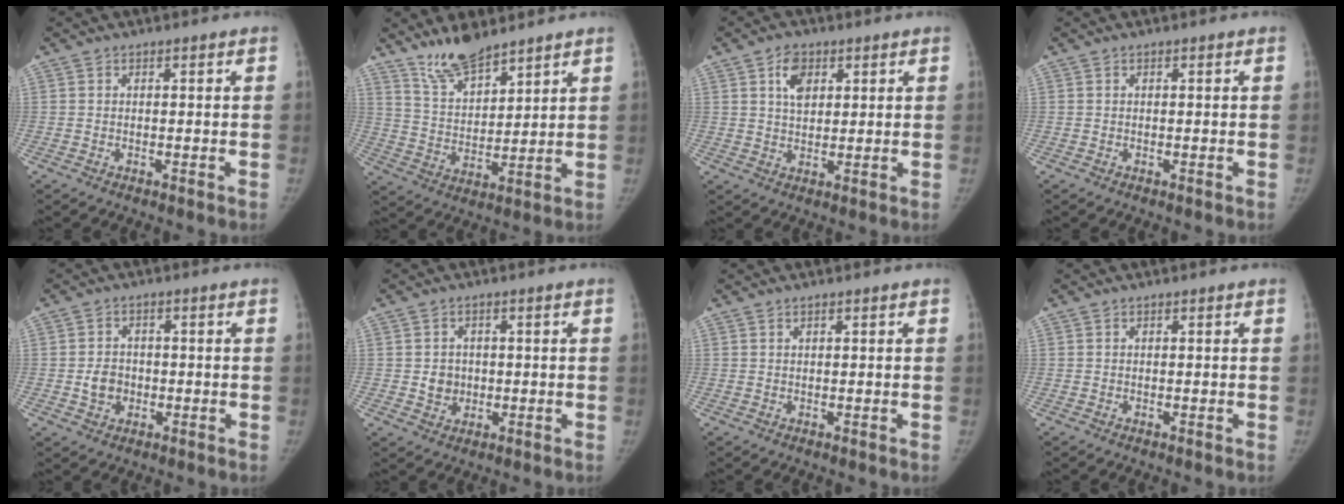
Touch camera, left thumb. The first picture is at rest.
{"total": 9.5, "force": [7.9, 3.0, 4.2], "torque": [-0.059, -0.053, 0.159]}
{"total": 5.4, "force": [2.3, 3.5, 3.3], "torque": [-0.040, -0.008, 0.039]}
{"total": 0.0}
{"total": 4.6, "force": [-0.8, 3.8, 2.3], "torque": [-0.025, 0.009, -0.014]}
{"total": 4.0, "force": [-0.1, 3.6, 1.7], "torque": [-0.010, 0.003, 0.003]}
{"total": 0.6, "force": [0.4, 0.2, 0.4], "torque": [-0.008, 0.001, 0.008]}
{"total": 0.0}